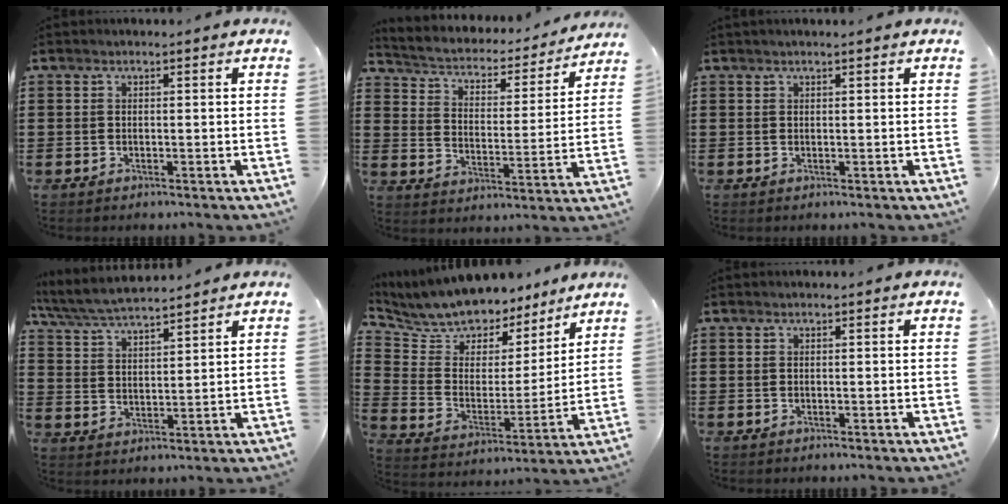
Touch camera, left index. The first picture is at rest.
{"total": 2.6, "force": [2.3, 1.0, 0.7], "torque": [-0.032, -0.025, 0.028]}
{"total": 0.5, "force": [0.4, 0.0, 0.3], "torque": [-0.007, -0.001, 0.009]}
{"total": 5.7, "force": [5.4, 0.6, 1.7], "torque": [-0.055, -0.022, 0.095]}
{"total": 8.4, "force": [8.0, 2.6, 0.5], "torque": [-0.066, -0.061, 0.146]}
{"total": 0.0}